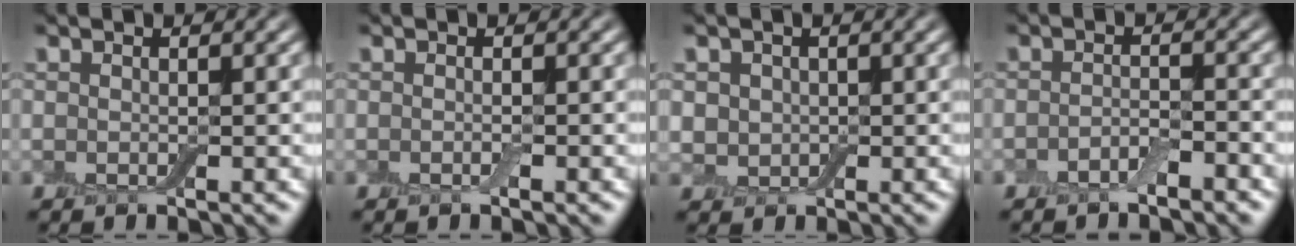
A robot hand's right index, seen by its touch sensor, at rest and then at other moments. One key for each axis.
{"total": 0.0}
{"total": 2.9, "fx": 0.7, "fy": 2.6, "fz": 1.1, "tx": -0.008, "ty": 0.013, "tz": -0.009}
{"total": 1.7, "fx": -1.2, "fy": 0.5, "fz": 1.0, "tx": -0.021, "ty": 0.004, "tz": -0.026}